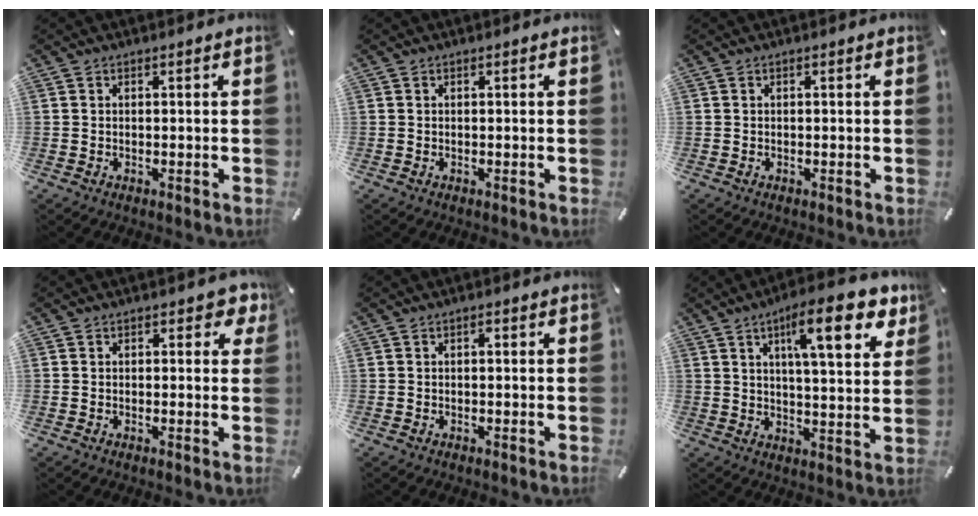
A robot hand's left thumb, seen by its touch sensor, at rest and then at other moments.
{"total": 0.0}
{"total": 0.0}
{"total": 3.1, "force": [1.2, 1.8, 2.2], "torque": [-0.022, 0.000, 0.016]}
{"total": 0.7, "force": [0.0, 0.3, 0.7], "torque": [-0.013, 0.003, -0.001]}
{"total": 15.9, "force": [8.0, 4.8, 12.8], "torque": [-0.193, -0.025, 0.121]}